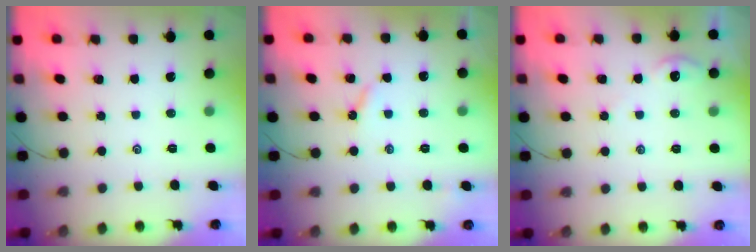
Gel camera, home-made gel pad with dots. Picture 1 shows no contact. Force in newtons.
{"total": 3.0, "press": 3.0, "slide": 0.4}
{"total": 1.3, "press": 1.2, "slide": 0.4}